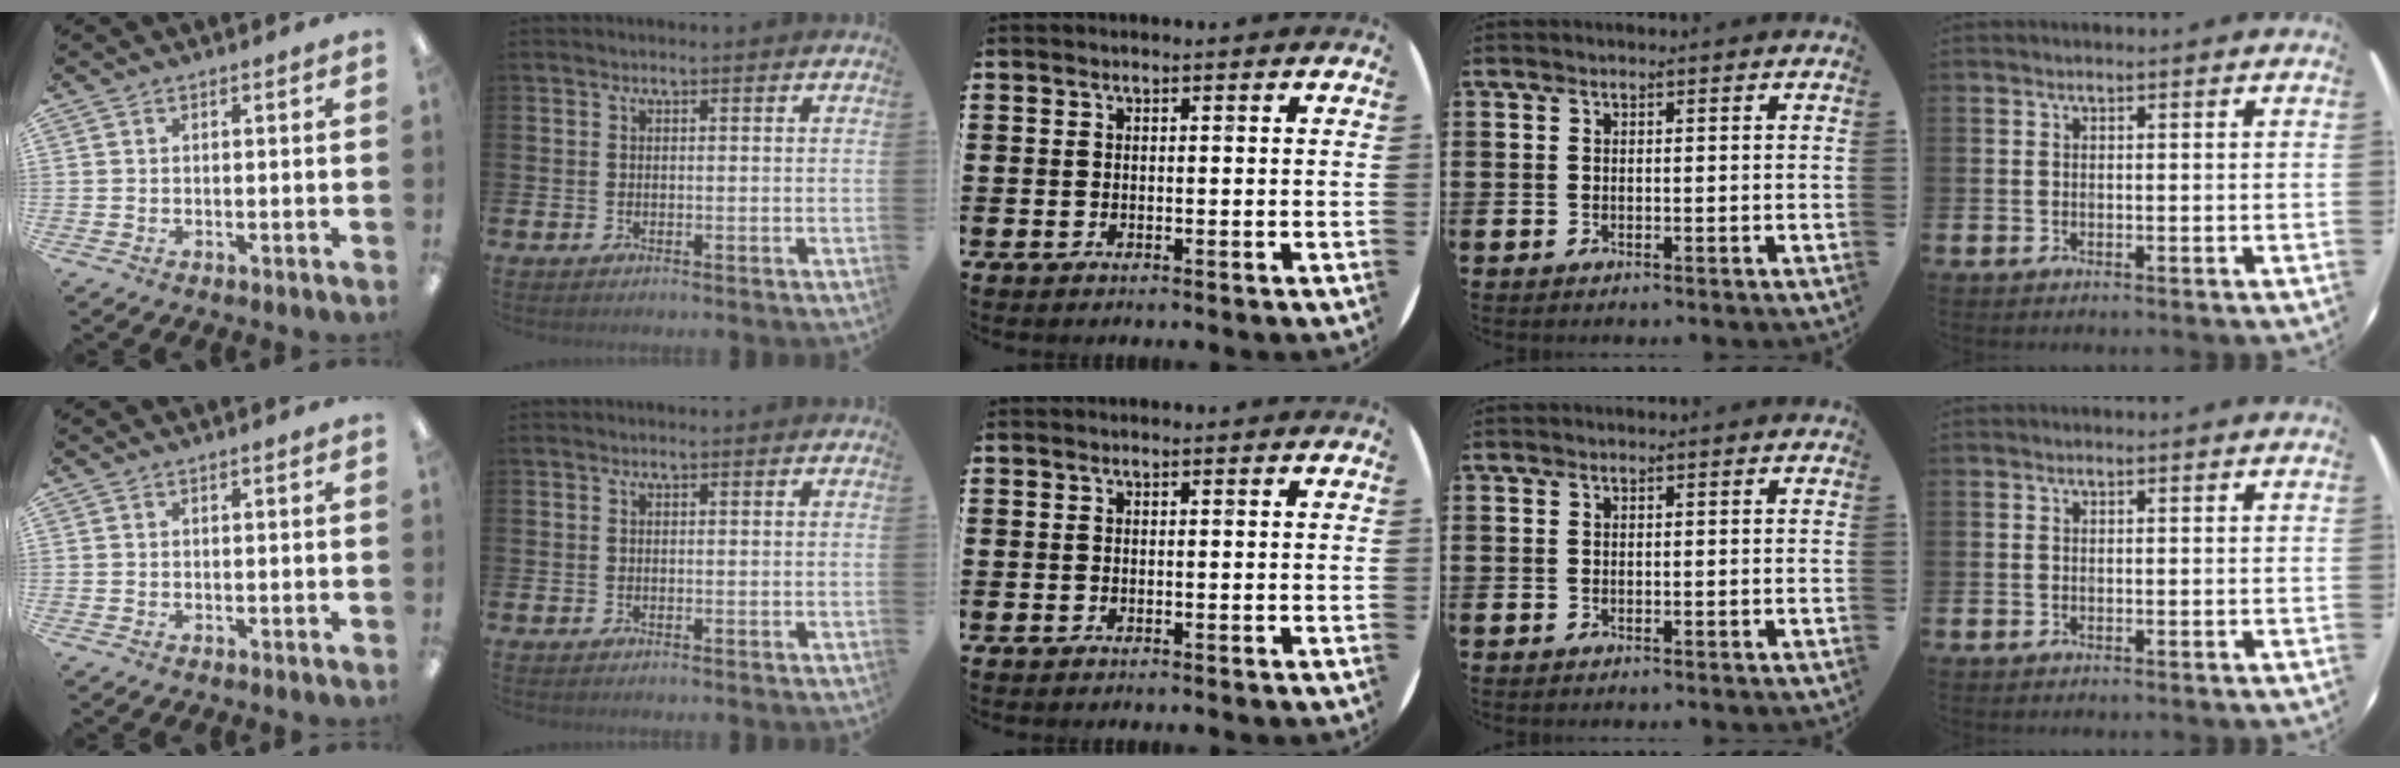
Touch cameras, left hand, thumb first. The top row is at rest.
{}